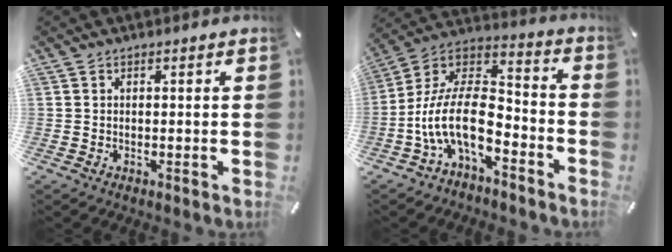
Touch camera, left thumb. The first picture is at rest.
{"total": 16.7, "force": [-7.8, 8.3, 12.2], "torque": [-0.264, 0.016, -0.140]}